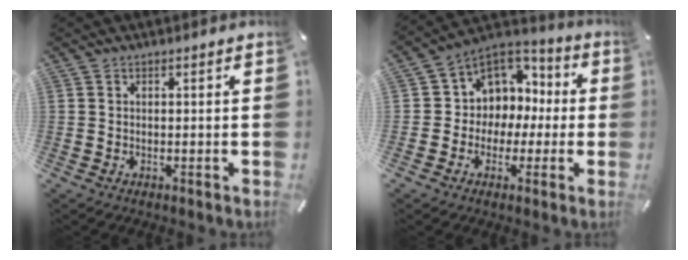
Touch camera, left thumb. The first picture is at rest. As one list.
[{"total": 8.2, "force": [0.4, 8.2, 0.4], "torque": [-0.017, -0.014, 0.016]}]